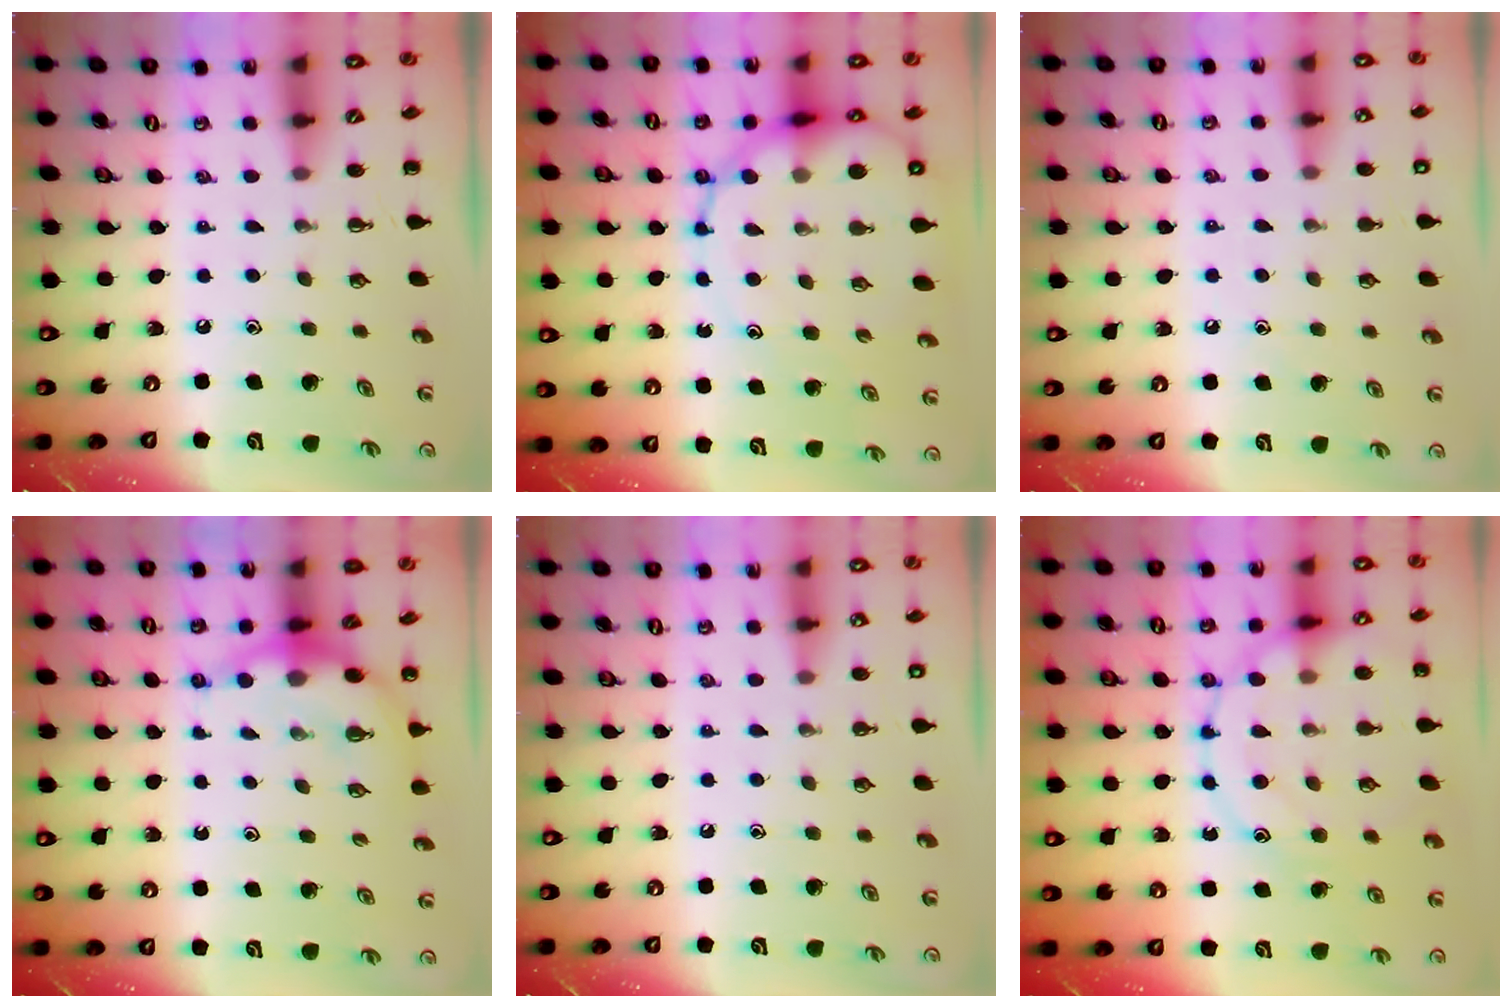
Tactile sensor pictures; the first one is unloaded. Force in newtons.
{"total": 16.0, "press": 15.6, "slide": 3.4}
{"total": 7.2, "press": 6.8, "slide": 2.3}
{"total": 6.5, "press": 6.4, "slide": 1.0}
{"total": 3.4, "press": 2.5, "slide": 2.3}
{"total": 16.9, "press": 16.8, "slide": 0.7}